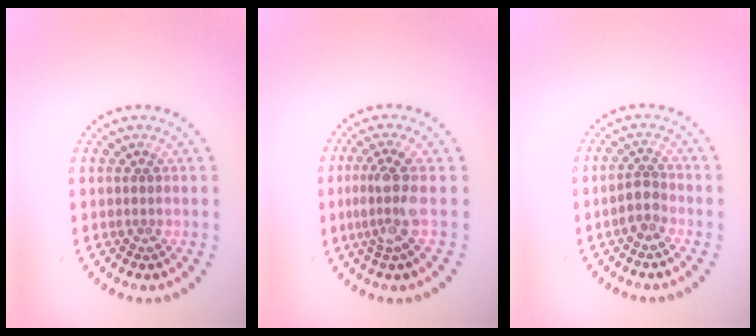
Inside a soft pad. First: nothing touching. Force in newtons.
{"total": 3.2, "press": 2.4, "slide": 2.2}
{"total": 1.7, "press": 1.4, "slide": 1.0}